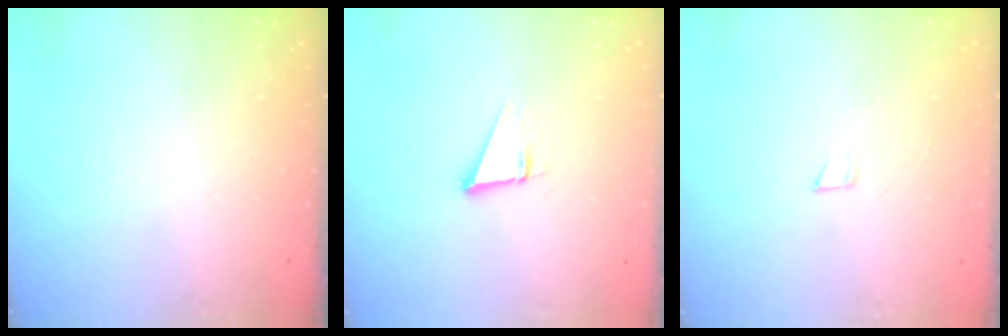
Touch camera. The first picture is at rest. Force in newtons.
{"total": 2.3, "press": 2.3, "slide": 0.0}
{"total": 1.7, "press": 1.7, "slide": 0.1}